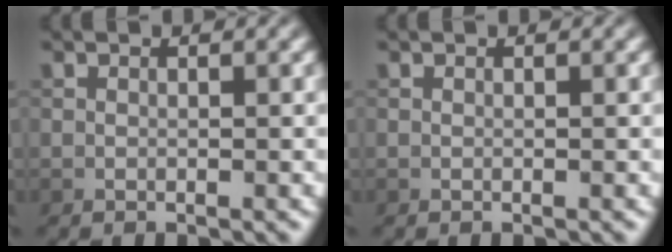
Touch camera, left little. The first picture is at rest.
{"total": 0.0}